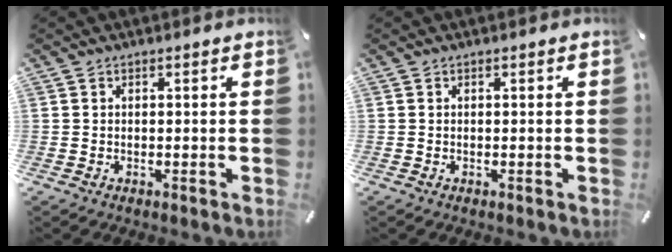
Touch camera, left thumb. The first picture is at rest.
{"total": 0.0}